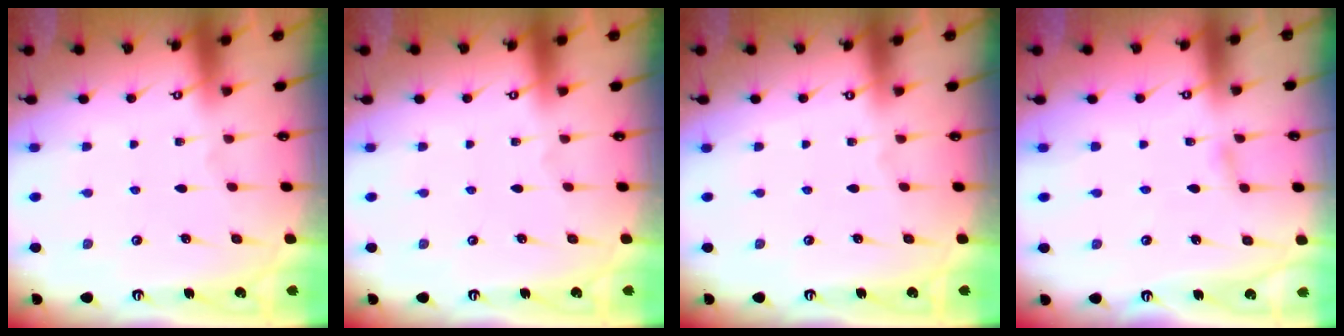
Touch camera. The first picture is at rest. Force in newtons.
{"total": 0.0}
{"total": 0.0}
{"total": 2.8, "press": 2.8, "slide": 0.3}